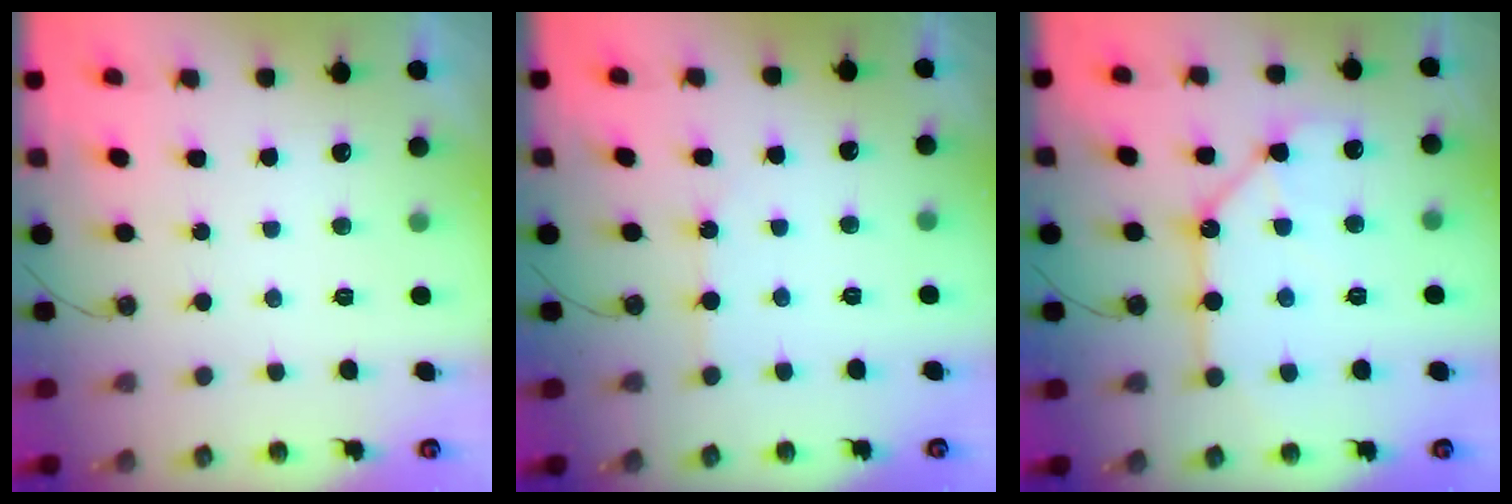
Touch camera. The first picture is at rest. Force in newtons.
{"total": 2.6, "press": 2.5, "slide": 0.5}
{"total": 11.0, "press": 11.0, "slide": 1.2}